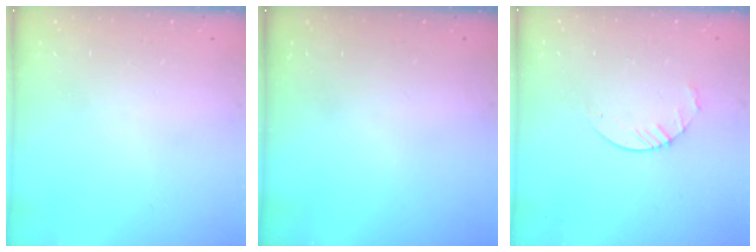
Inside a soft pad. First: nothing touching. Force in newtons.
{"total": 0.0}
{"total": 4.9, "press": 4.9, "slide": 0.4}